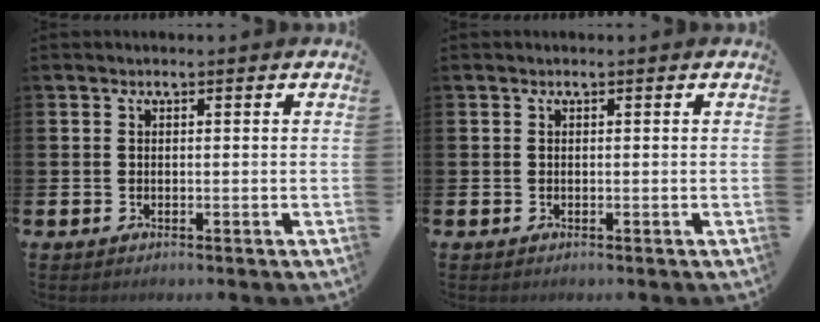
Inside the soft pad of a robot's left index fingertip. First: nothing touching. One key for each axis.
{"total": 0.0}